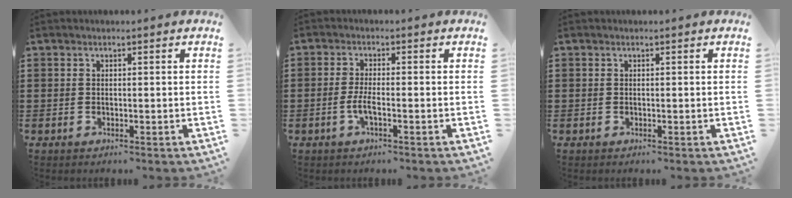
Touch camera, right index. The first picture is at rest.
{"total": 3.1, "force": [-1.2, 0.4, 2.9], "torque": [-0.066, -0.009, -0.025]}
{"total": 0.0}